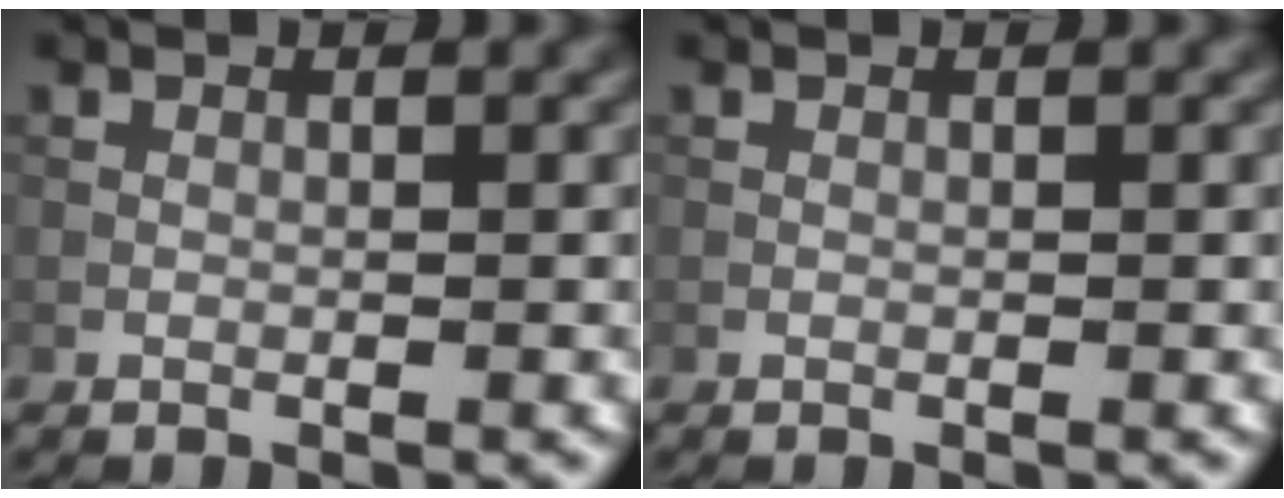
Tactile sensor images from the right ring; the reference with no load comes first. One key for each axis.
{"total": 0.0}